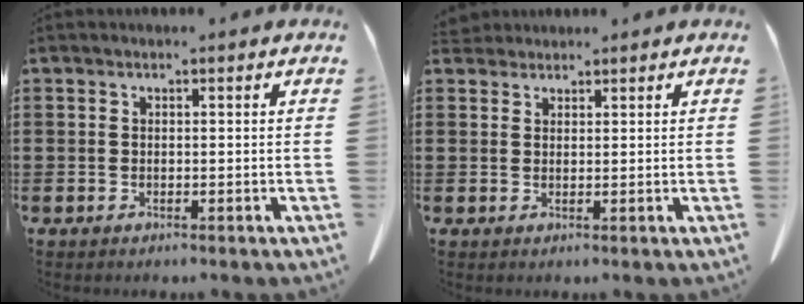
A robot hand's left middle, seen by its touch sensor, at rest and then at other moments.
{"total": 2.0, "force": [1.8, 0.6, 0.2], "torque": [-0.011, 0.002, 0.038]}